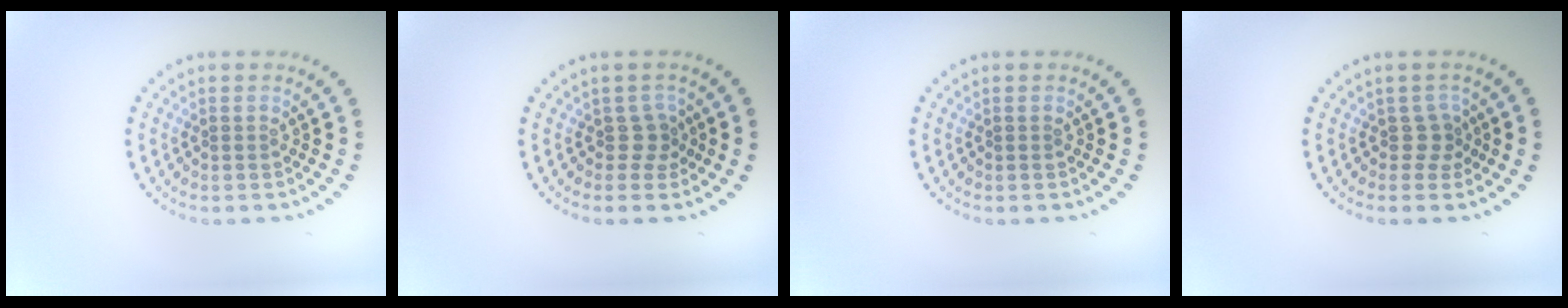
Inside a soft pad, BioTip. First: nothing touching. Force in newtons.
{"total": 1.8, "press": 1.1, "slide": 1.3}
{"total": 0.0}
{"total": 1.8, "press": 1.1, "slide": 1.3}